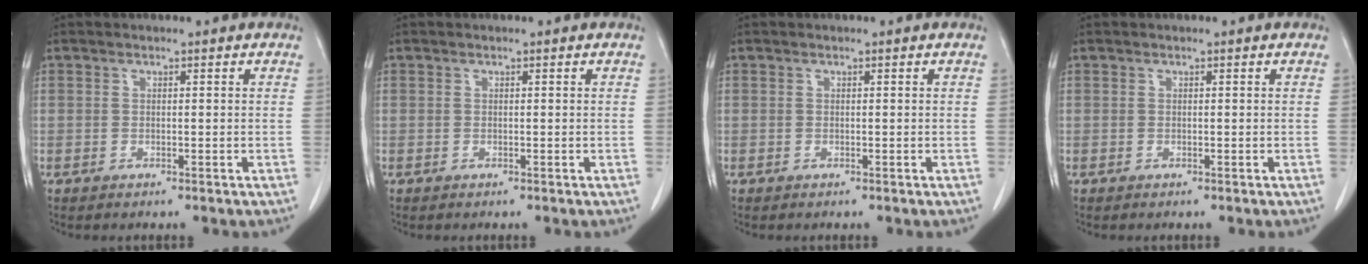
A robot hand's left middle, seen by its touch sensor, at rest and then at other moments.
{"total": 0.0}
{"total": 0.0}
{"total": 0.0}